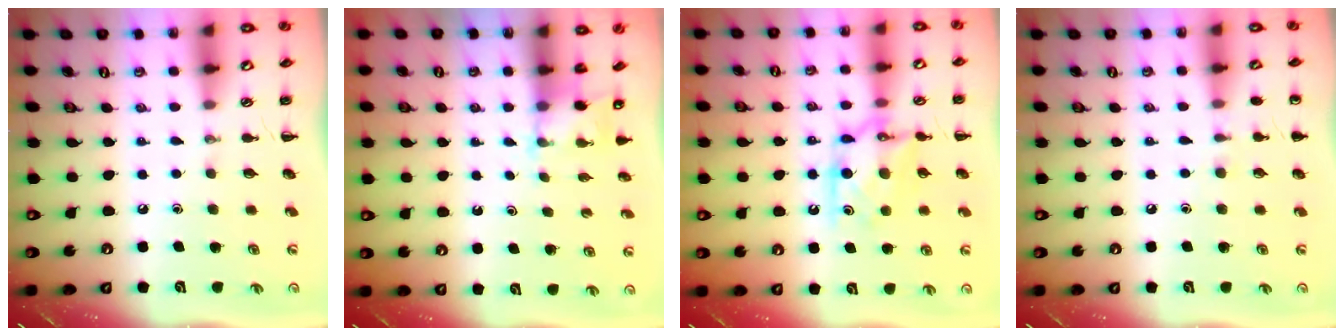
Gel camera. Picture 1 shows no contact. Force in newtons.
{"total": 3.8, "press": 3.7, "slide": 0.8}
{"total": 11.2, "press": 11.1, "slide": 0.4}
{"total": 5.4, "press": 5.2, "slide": 1.7}